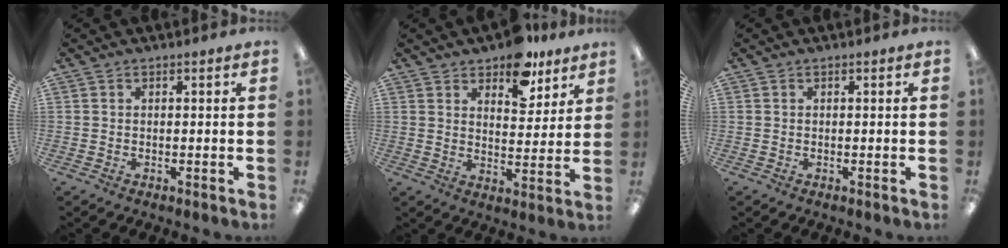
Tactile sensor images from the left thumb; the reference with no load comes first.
{"total": 10.5, "force": [8.0, 5.2, 4.3], "torque": [-0.048, -0.048, 0.142]}
{"total": 0.0}